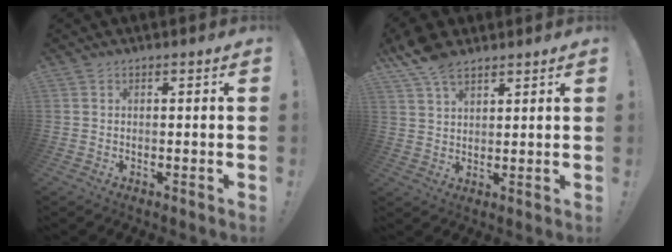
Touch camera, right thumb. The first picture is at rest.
{"total": 8.2, "force": [6.0, 3.8, 4.0], "torque": [-0.066, -0.030, 0.115]}